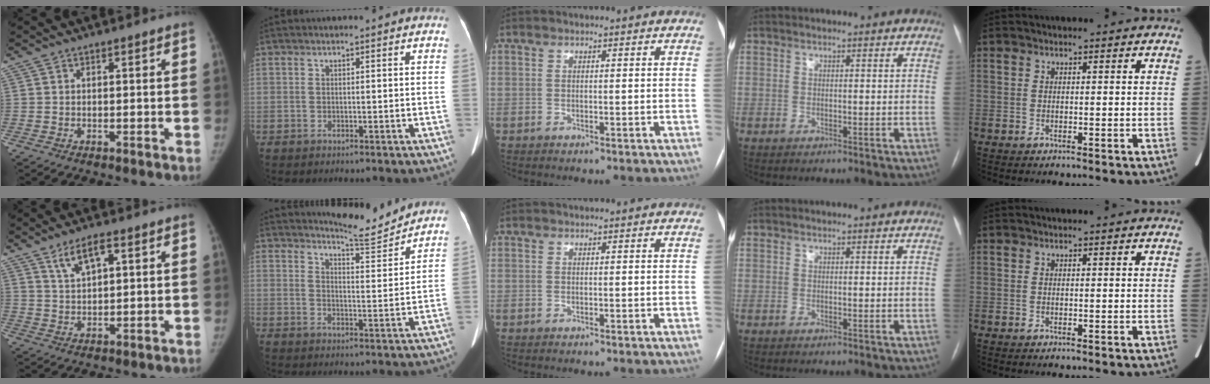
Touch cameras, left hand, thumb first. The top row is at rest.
{"thumb": {"total": 5.6, "force": [3.0, 2.1, 4.3], "torque": [-0.073, -0.007, 0.060]}, "index": {"total": 6.4, "force": [6.3, -0.6, 0.3], "torque": [-0.019, -0.026, 0.096]}}